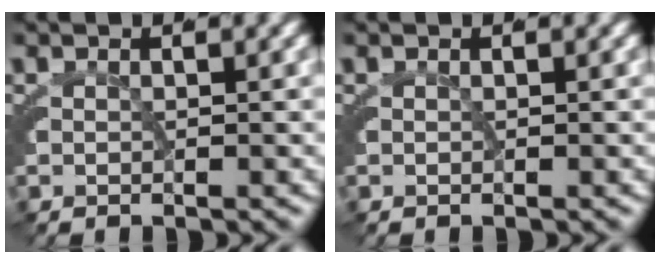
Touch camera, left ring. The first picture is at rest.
{"total": 0.0}